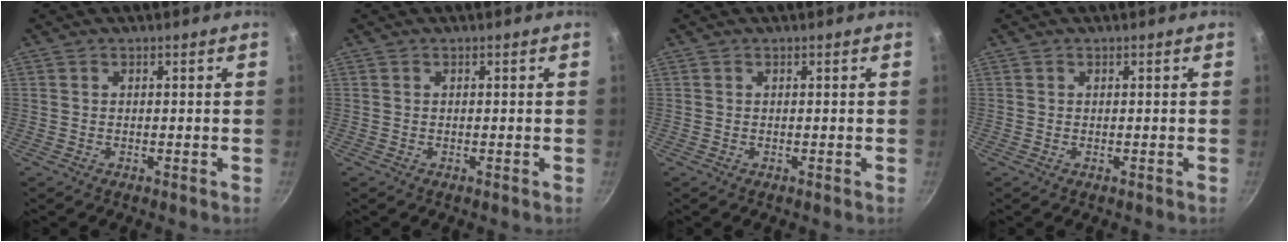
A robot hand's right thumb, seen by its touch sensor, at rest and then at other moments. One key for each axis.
{"total": 0.0}
{"total": 0.0}
{"total": 0.0}